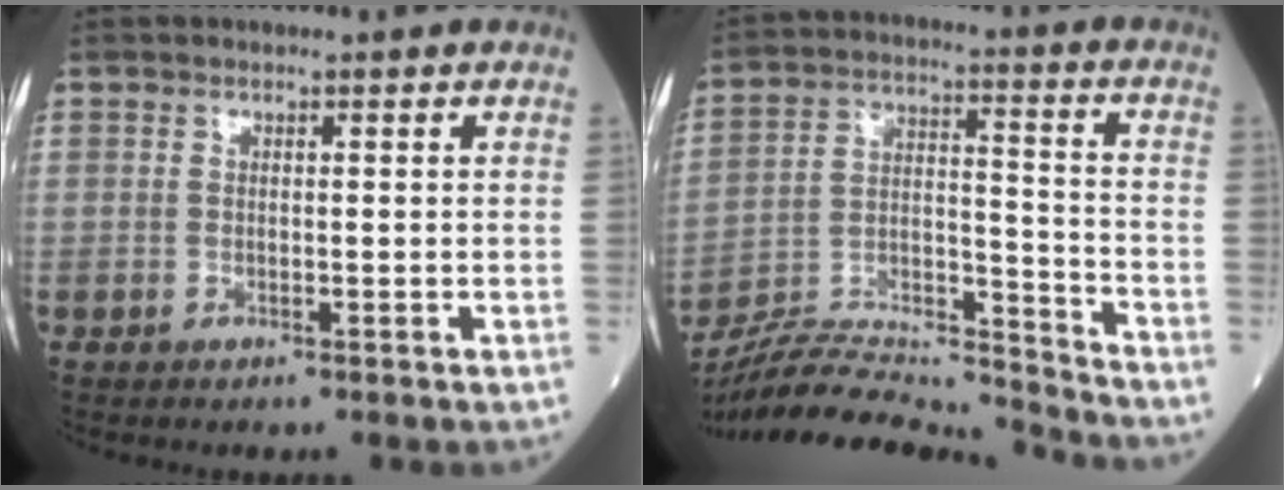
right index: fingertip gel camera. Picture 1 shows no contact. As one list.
[{"total": 18.8, "force": [-18.3, 0.3, 4.4], "torque": [-0.086, 0.022, -0.303]}]